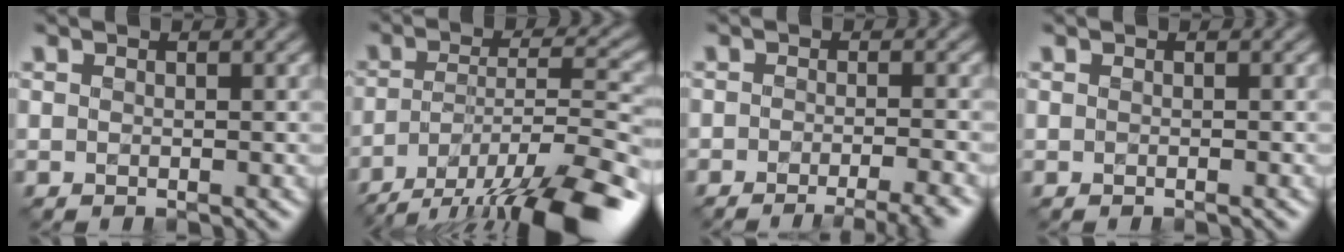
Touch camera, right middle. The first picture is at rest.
{"total": 14.0, "force": [-10.1, 4.0, 8.8], "torque": [-0.167, -0.016, -0.151]}
{"total": 4.9, "force": [-3.7, 0.9, 3.0], "torque": [-0.031, 0.004, -0.045]}
{"total": 0.0}